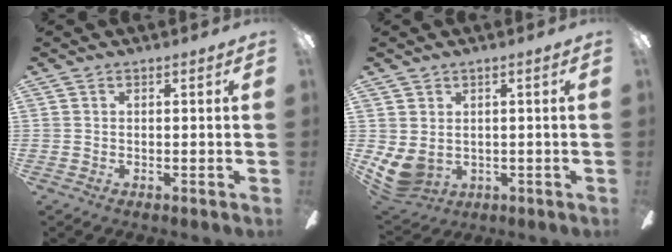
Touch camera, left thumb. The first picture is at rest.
{"total": 5.3, "force": [0.3, 4.5, 2.9], "torque": [-0.087, -0.010, 0.006]}